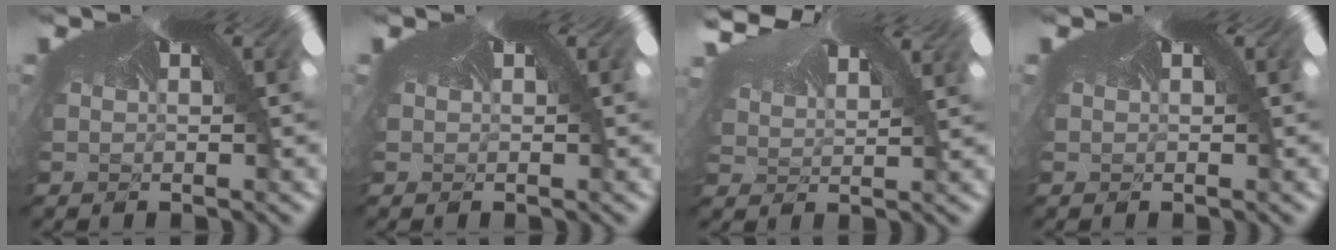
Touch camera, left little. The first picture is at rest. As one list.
[{"total": 0.0}, {"total": 1.8, "force": [1.8, 0.0, -0.6], "torque": [-0.021, -0.003, 0.033]}, {"total": 0.0}]